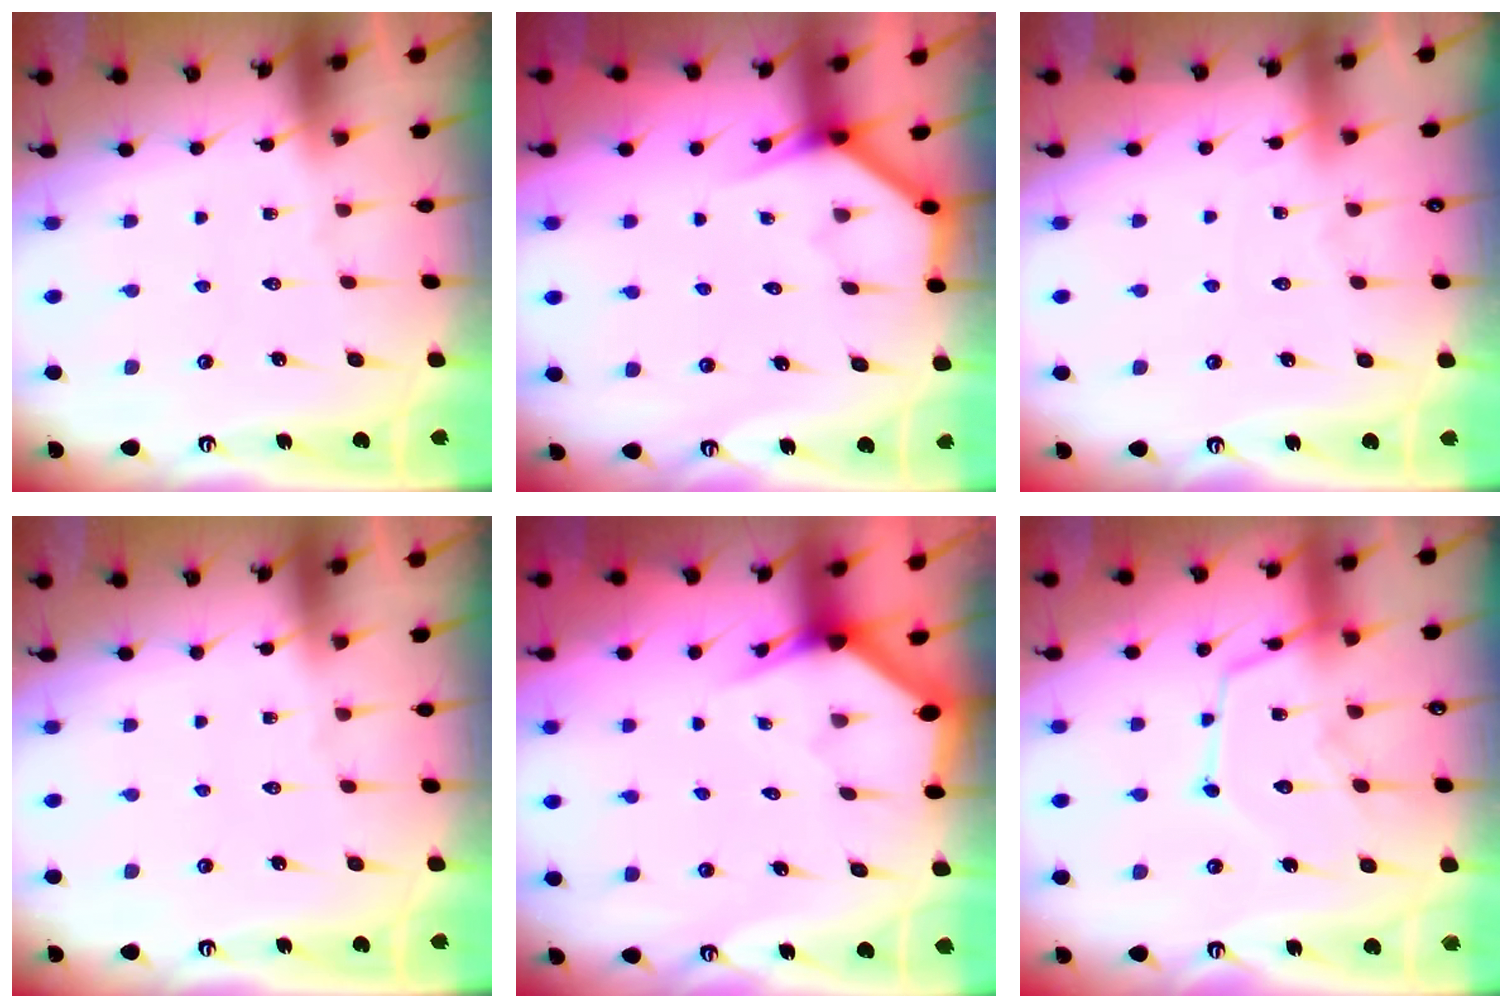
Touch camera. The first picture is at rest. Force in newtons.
{"total": 3.7, "press": 3.7, "slide": 0.3}
{"total": 3.0, "press": 2.9, "slide": 0.4}
{"total": 0.0}
{"total": 2.9, "press": 2.9, "slide": 0.0}
{"total": 13.2, "press": 13.1, "slide": 1.2}